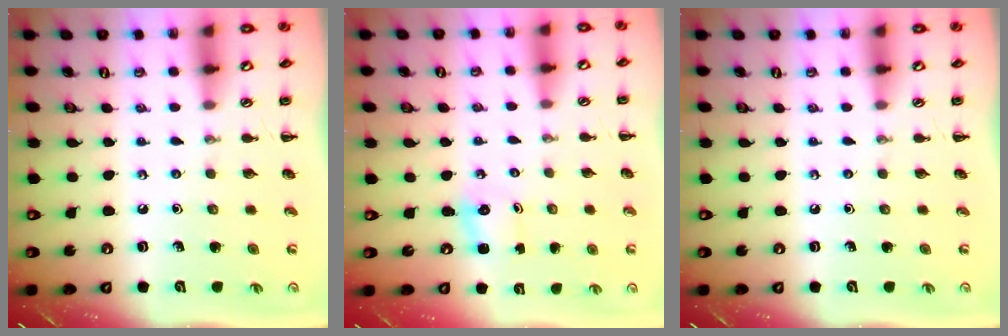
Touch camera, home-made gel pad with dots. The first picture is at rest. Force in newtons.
{"total": 1.3, "press": 1.2, "slide": 0.3}
{"total": 0.0}